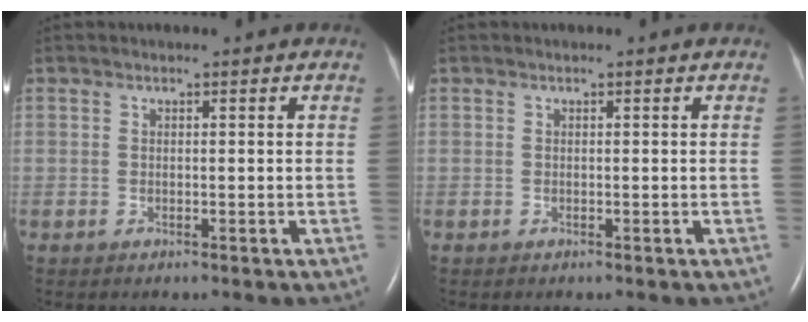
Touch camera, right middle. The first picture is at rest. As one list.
[{"total": 0.0}]